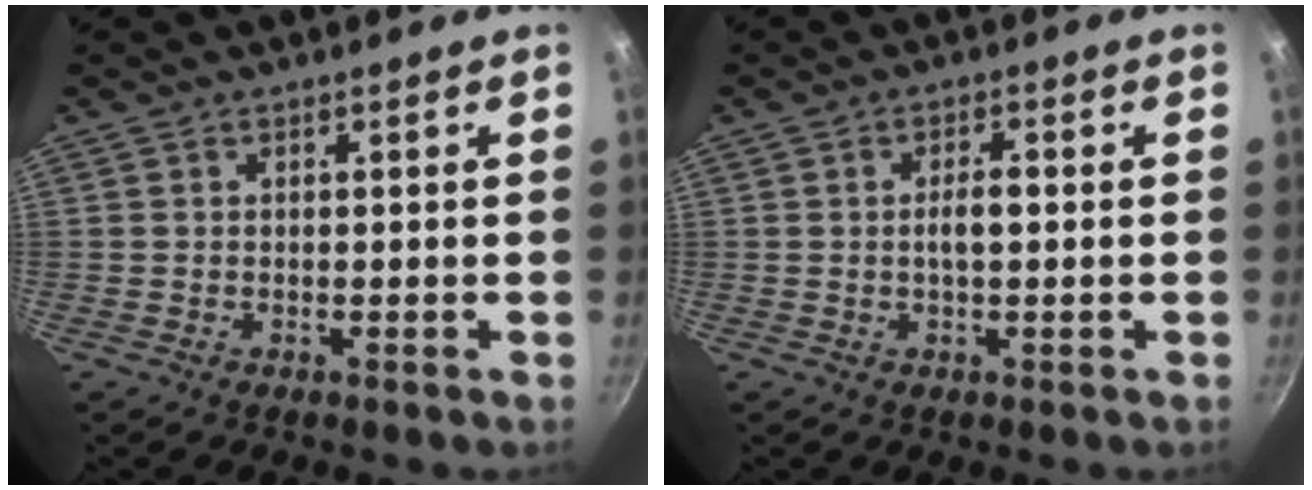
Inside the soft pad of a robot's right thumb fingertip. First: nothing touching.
{"total": 3.4, "force": [0.0, 1.4, 3.2], "torque": [-0.050, 0.010, -0.002]}